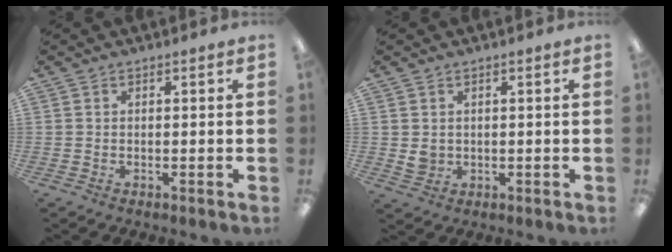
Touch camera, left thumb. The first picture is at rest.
{"total": 2.5, "force": [0.7, 2.3, 0.8], "torque": [-0.001, -0.005, 0.010]}